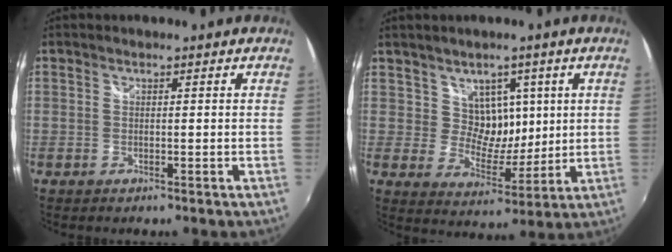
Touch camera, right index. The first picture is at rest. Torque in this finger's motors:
{"motor_torque": [0.15, 0.20, 0.00, 0.00]}